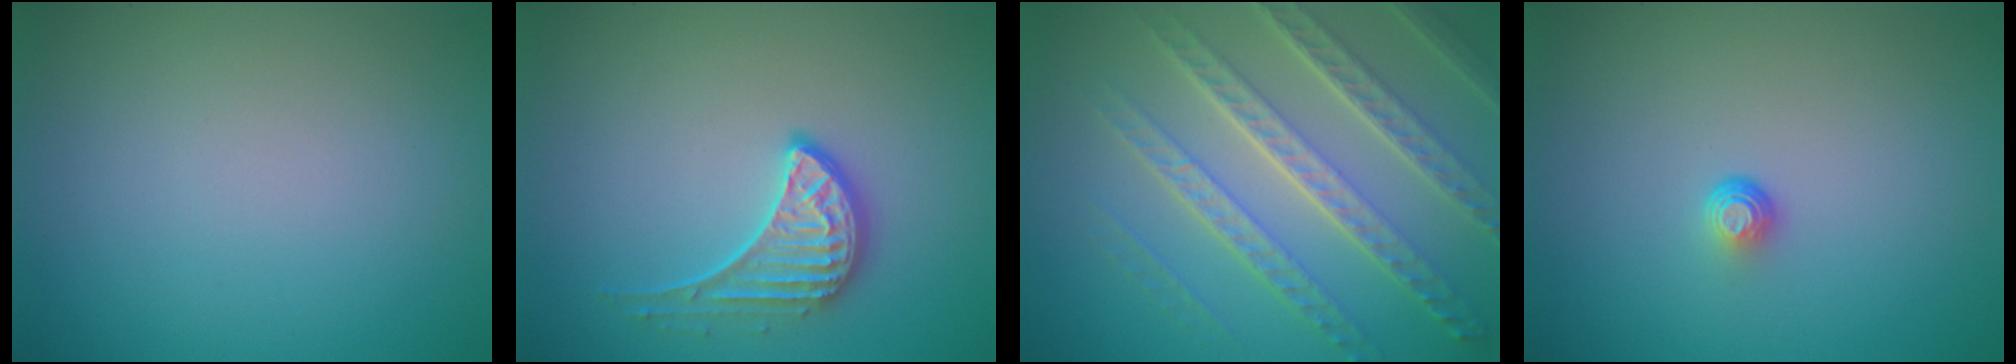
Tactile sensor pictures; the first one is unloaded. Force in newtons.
{"total": 2.7, "press": 2.2, "slide": 1.6}
{"total": 7.4, "press": 5.2, "slide": 5.3}
{"total": 1.0, "press": 0.6, "slide": 0.8}